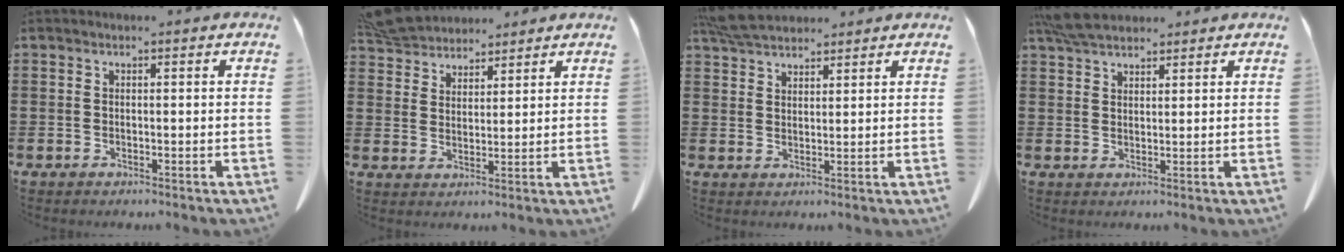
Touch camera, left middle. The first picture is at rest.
{"total": 6.6, "force": [6.2, 1.9, 1.3], "torque": [-0.050, -0.014, 0.120]}
{"total": 5.3, "force": [4.9, 1.3, 1.7], "torque": [-0.046, -0.006, 0.094]}
{"total": 5.2, "force": [4.5, 1.5, 2.1], "torque": [-0.053, -0.005, 0.087]}